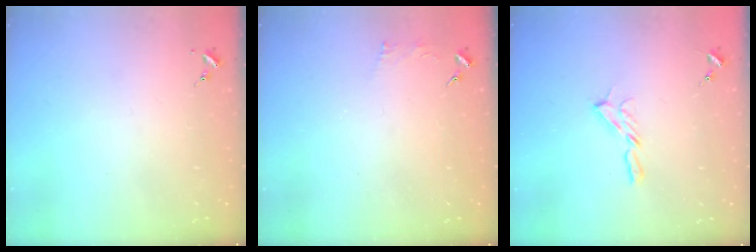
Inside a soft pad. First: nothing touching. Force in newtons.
{"total": 2.4, "press": 2.4, "slide": 0.3}
{"total": 5.4, "press": 5.4, "slide": 0.4}